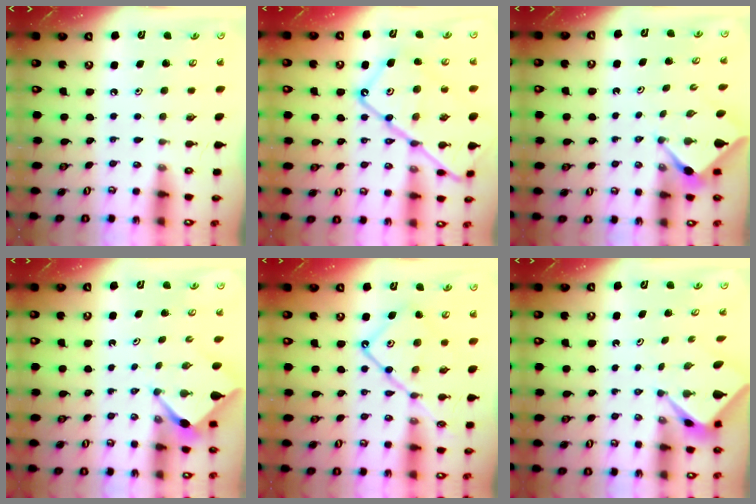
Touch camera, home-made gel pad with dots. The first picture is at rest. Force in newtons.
{"total": 20.6, "press": 20.5, "slide": 2.0}
{"total": 2.9, "press": 2.9, "slide": 0.2}
{"total": 2.7, "press": 2.6, "slide": 0.3}
{"total": 14.4, "press": 14.3, "slide": 1.3}
{"total": 2.1, "press": 2.1, "slide": 0.2}